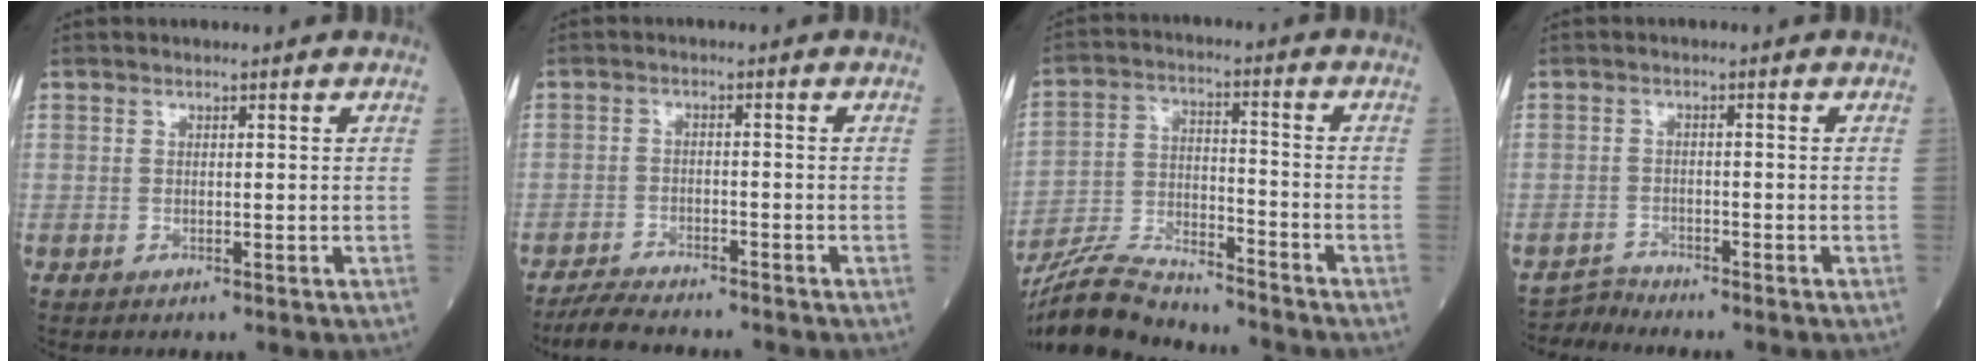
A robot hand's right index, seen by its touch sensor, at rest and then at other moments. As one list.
[{"total": 5.6, "force": [-5.3, 0.8, 1.9], "torque": [-0.034, -0.017, -0.093]}, {"total": 14.6, "force": [-13.9, 1.6, 4.2], "torque": [-0.081, 0.009, -0.248]}, {"total": 2.4, "force": [-2.1, -0.4, -1.1], "torque": [0.030, -0.013, -0.040]}]